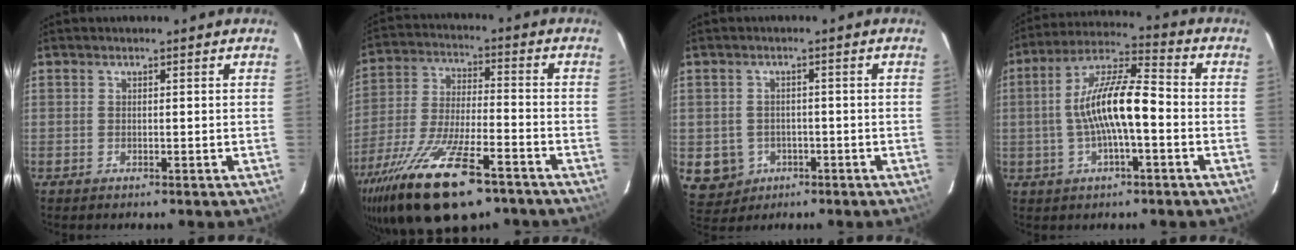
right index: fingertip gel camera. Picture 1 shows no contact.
{"total": 22.8, "force": [-15.0, 7.4, 15.5], "torque": [-0.315, -0.056, -0.259]}
{"total": 6.2, "force": [-1.9, 5.7, 1.4], "torque": [-0.046, 0.008, -0.013]}
{"total": 12.3, "force": [-2.0, 2.9, 11.8], "torque": [-0.225, 0.015, -0.038]}